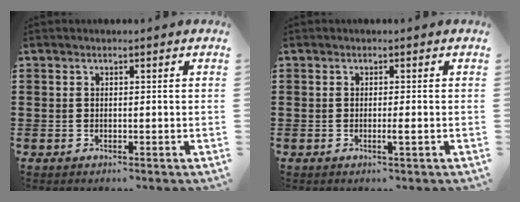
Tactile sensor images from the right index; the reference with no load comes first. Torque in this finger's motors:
{"motor_torque": [0.56, 0.10, 0.05, 0.04]}